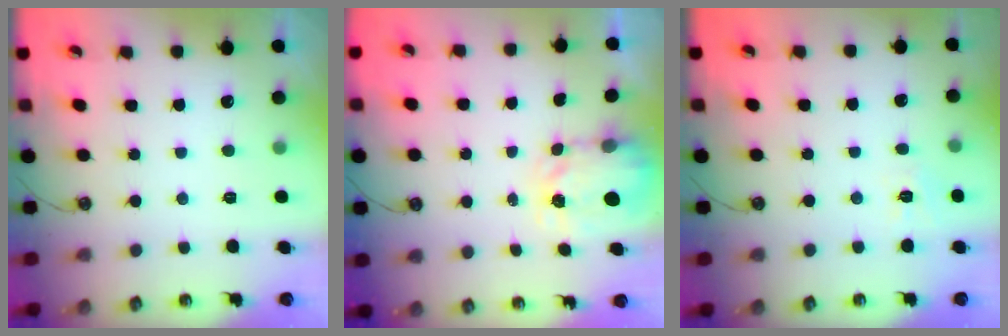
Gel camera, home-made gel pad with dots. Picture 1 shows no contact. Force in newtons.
{"total": 3.7, "press": 3.6, "slide": 0.5}
{"total": 4.7, "press": 4.7, "slide": 0.6}